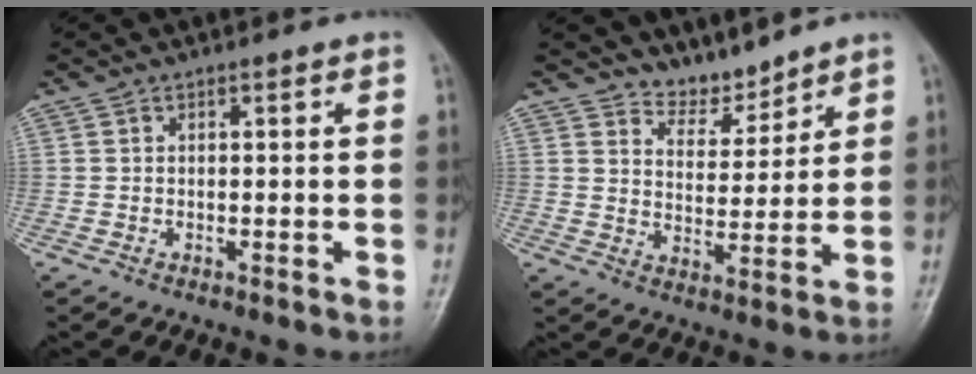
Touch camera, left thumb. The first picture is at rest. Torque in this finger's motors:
{"motor_torque": [0.07, -0.17, -0.13, 0.04, 0.04]}